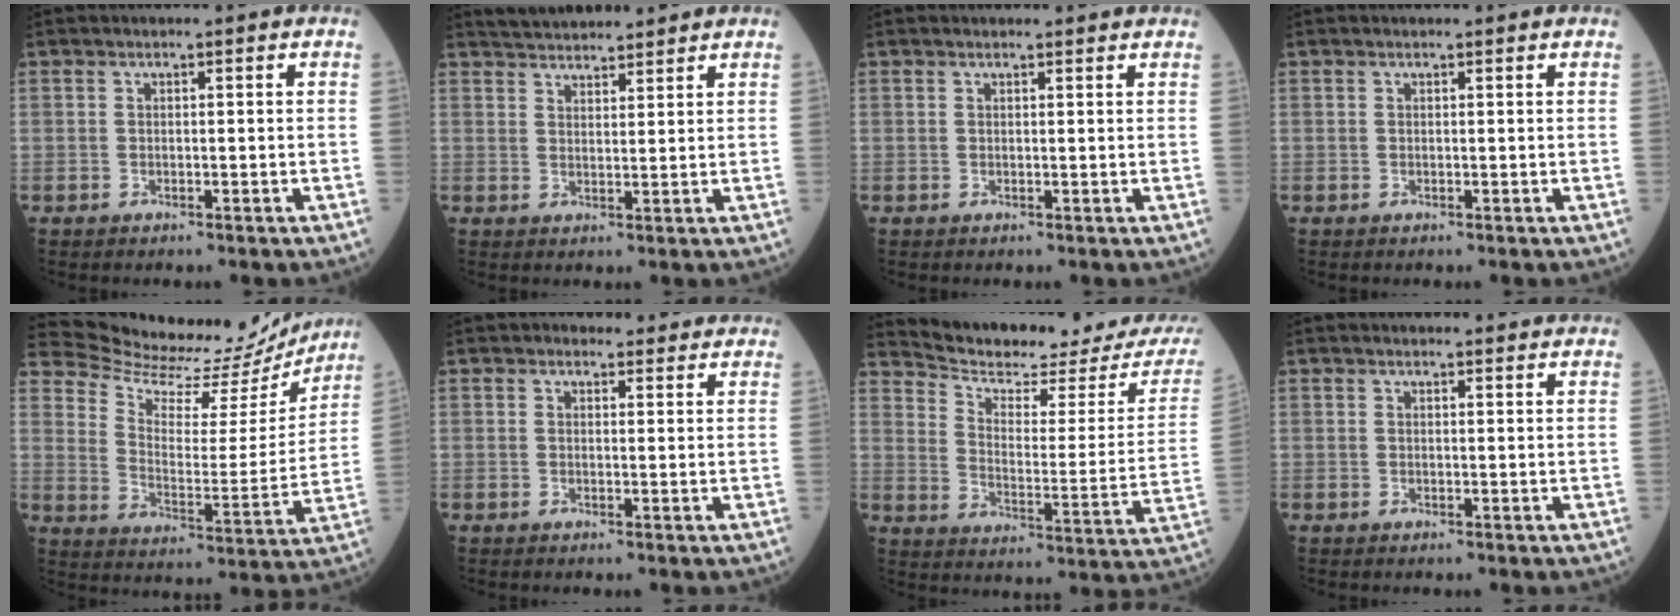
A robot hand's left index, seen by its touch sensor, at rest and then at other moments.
{"total": 7.3, "force": [7.0, 1.2, 1.7], "torque": [-0.028, 0.023, 0.105]}
{"total": 3.5, "force": [3.4, 0.5, 0.7], "torque": [-0.011, 0.013, 0.034]}
{"total": 1.3, "force": [1.3, 0.1, 0.2], "torque": [-0.008, 0.008, 0.014]}
{"total": 18.8, "force": [18.4, 3.5, 2.3], "torque": [-0.042, -0.056, 0.241]}
{"total": 6.1, "force": [5.7, 2.1, 0.5], "torque": [0.012, 0.002, 0.047]}
{"total": 17.3, "force": [16.7, 0.7, 4.3], "torque": [-0.072, -0.081, 0.225]}
{"total": 5.3, "force": [5.1, 0.9, 1.1], "torque": [-0.008, 0.010, 0.048]}